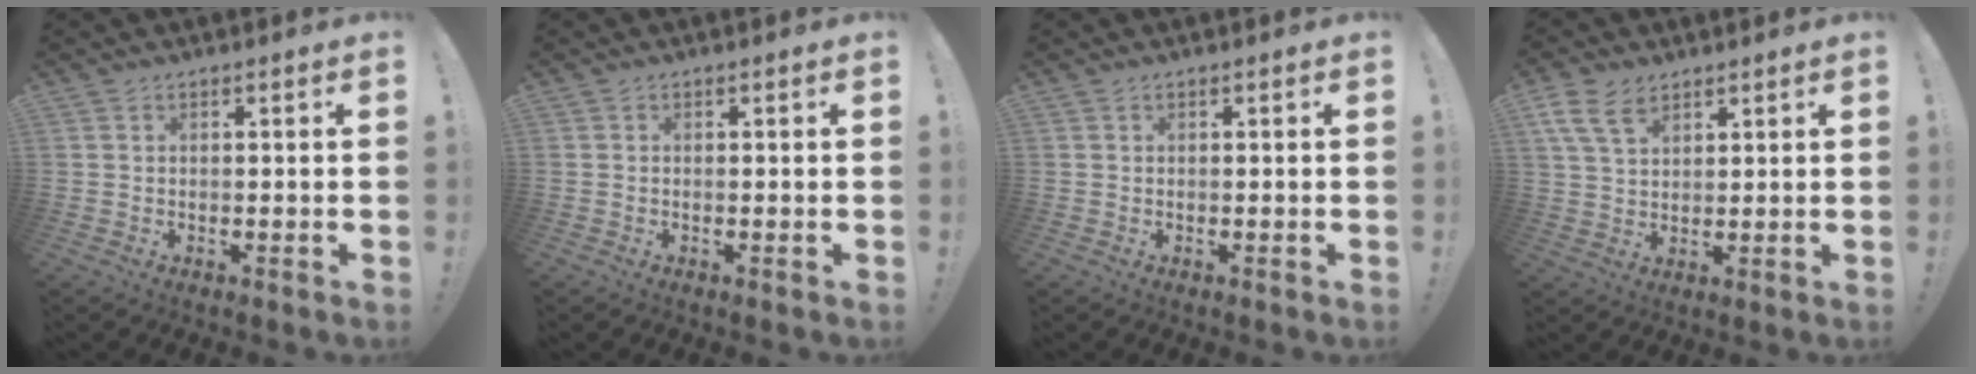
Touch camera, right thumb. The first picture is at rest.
{"total": 0.0}
{"total": 0.0}
{"total": 8.7, "force": [5.0, 5.2, 4.9], "torque": [-0.094, -0.007, 0.101]}